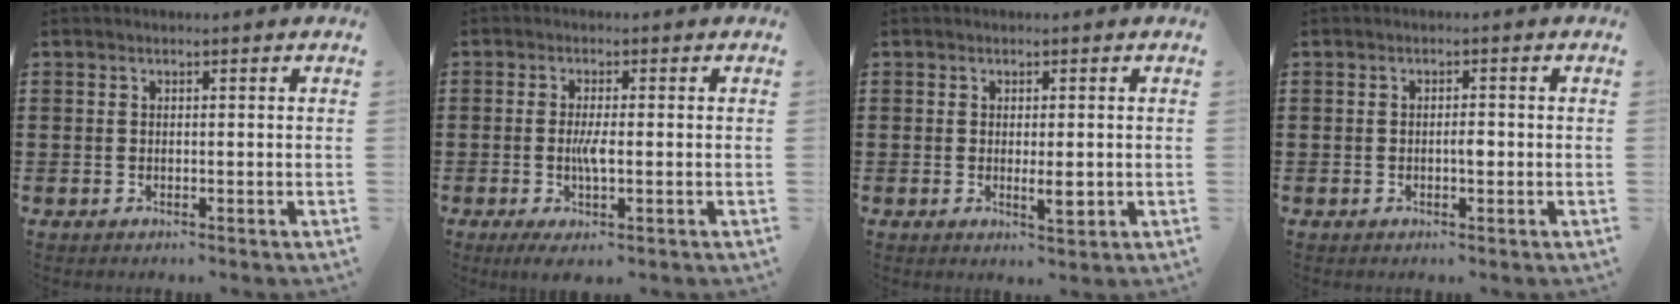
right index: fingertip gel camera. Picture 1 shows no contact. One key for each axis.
{"total": 3.5, "fx": -0.7, "fy": 0.5, "fz": 3.4, "tx": -0.068, "ty": -0.005, "tz": -0.015}
{"total": 2.9, "fx": -0.4, "fy": 0.7, "fz": 2.8, "tx": -0.047, "ty": -0.001, "tz": -0.007}
{"total": 1.5, "fx": -0.4, "fy": 0.3, "fz": 1.5, "tx": -0.028, "ty": -0.001, "tz": -0.007}